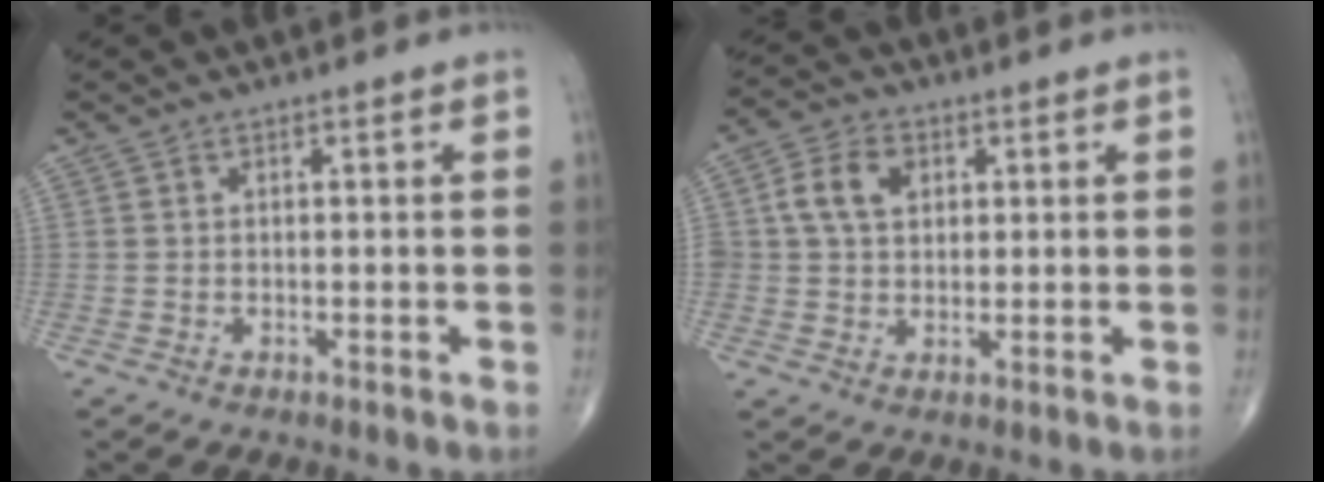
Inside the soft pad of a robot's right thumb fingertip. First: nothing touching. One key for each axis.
{"total": 7.1, "fx": 1.8, "fy": 5.3, "fz": 4.4, "tx": -0.066, "ty": 0.006, "tz": 0.029}